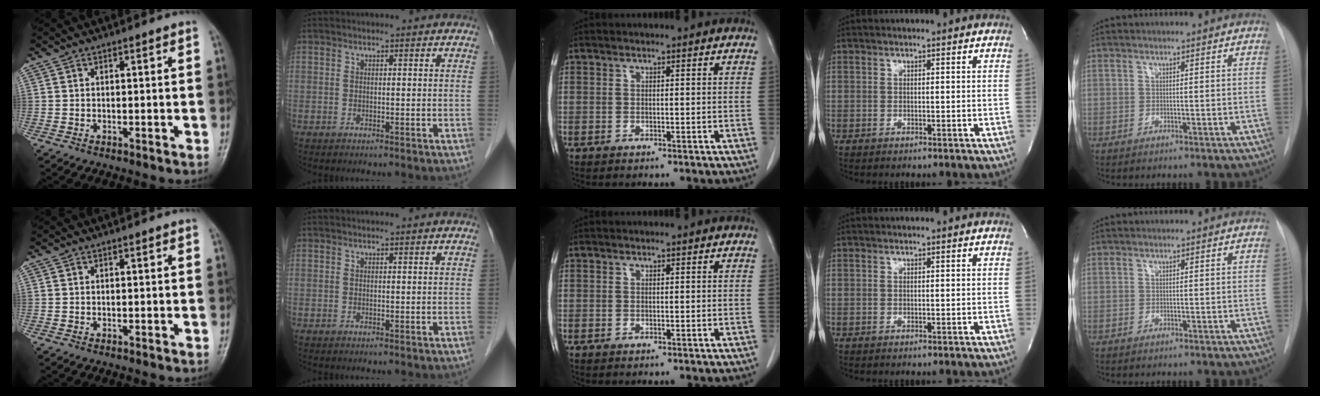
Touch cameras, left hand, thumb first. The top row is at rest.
{}